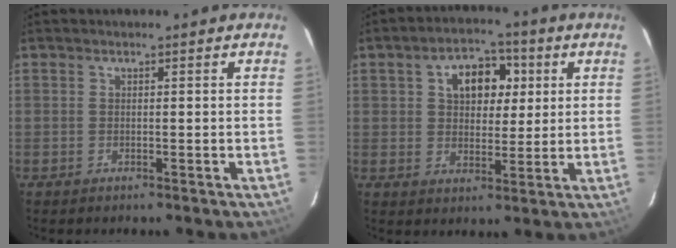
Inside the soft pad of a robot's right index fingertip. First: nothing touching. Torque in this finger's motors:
{"motor_torque": [0.25, 0.02, 0.39, 0.08]}